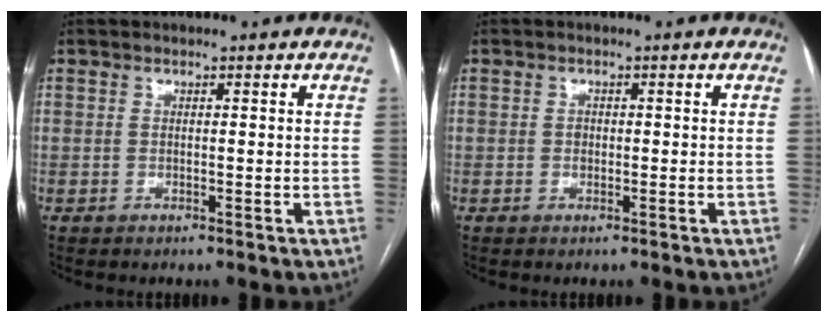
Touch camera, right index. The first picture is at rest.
{"total": 0.9, "force": [-0.1, 0.7, 0.5], "torque": [-0.006, 0.002, -0.002]}